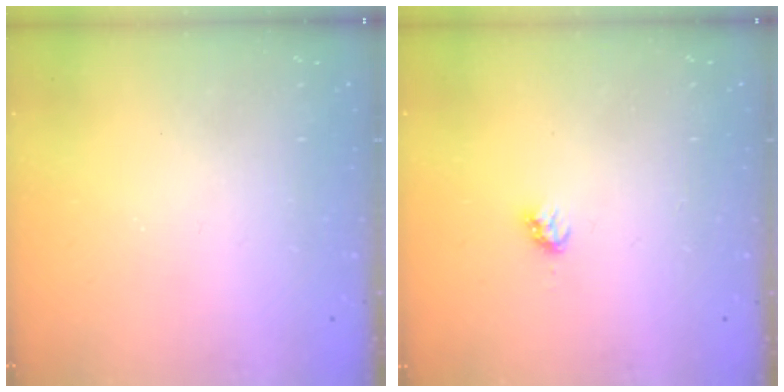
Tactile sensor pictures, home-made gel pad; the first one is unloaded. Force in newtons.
{"total": 2.8, "press": 2.8, "slide": 0.2}